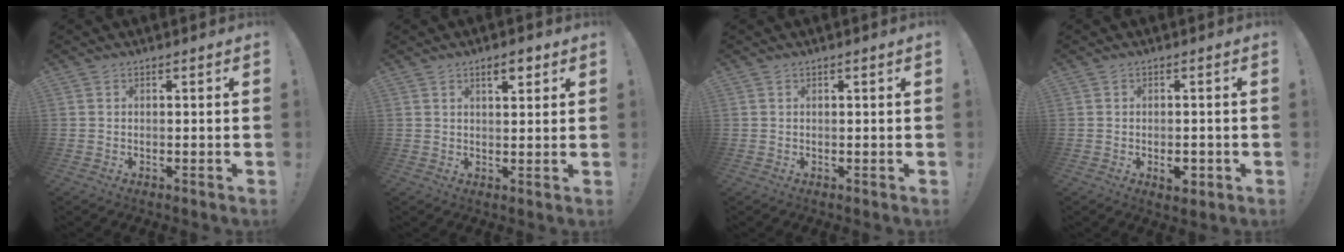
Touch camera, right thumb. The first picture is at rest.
{"total": 4.5, "force": [2.6, 1.7, 3.2], "torque": [-0.031, -0.011, 0.039]}
{"total": 0.6, "force": [0.2, -0.3, 0.5], "torque": [-0.004, -0.004, 0.002]}
{"total": 3.9, "force": [-1.4, 2.2, 2.9], "torque": [-0.027, 0.006, -0.024]}